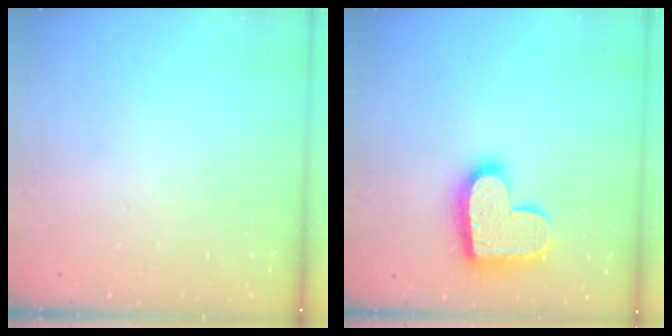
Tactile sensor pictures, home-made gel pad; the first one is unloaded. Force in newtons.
{"total": 16.3, "press": 16.3, "slide": 1.3}